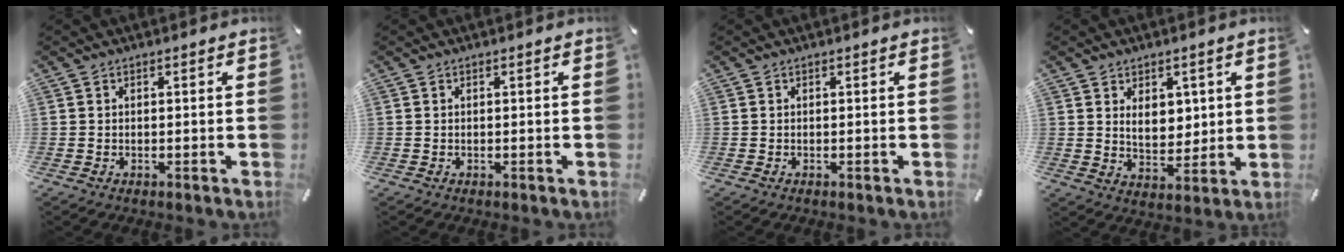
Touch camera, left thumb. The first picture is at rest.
{"total": 0.0}
{"total": 0.0}
{"total": 7.0, "force": [2.6, 5.1, 4.0], "torque": [-0.053, -0.012, 0.044]}